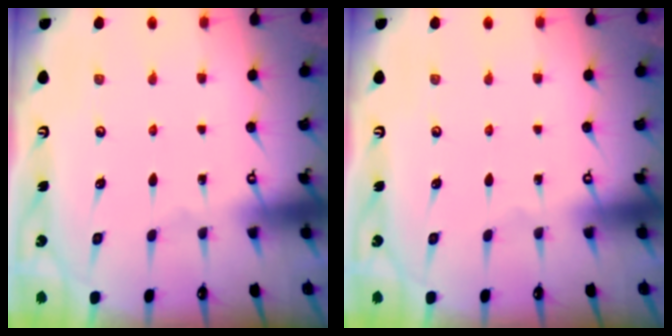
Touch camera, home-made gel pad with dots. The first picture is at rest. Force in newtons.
{"total": 0.0}